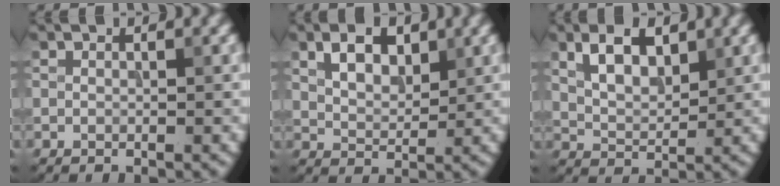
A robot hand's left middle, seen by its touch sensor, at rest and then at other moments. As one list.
[{"total": 3.8, "force": [1.7, 2.2, 2.6], "torque": [-0.049, 0.004, 0.030]}, {"total": 4.3, "force": [2.0, 2.2, 3.1], "torque": [-0.062, 0.003, 0.038]}]